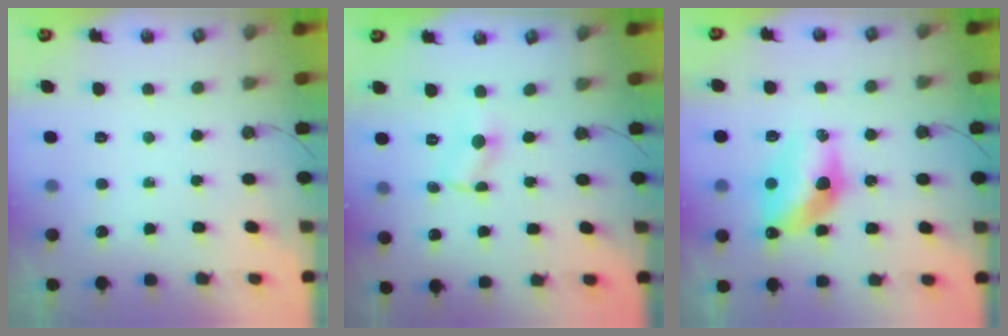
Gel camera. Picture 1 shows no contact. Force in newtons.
{"total": 1.2, "press": 1.2, "slide": 0.2}
{"total": 11.7, "press": 11.6, "slide": 0.8}